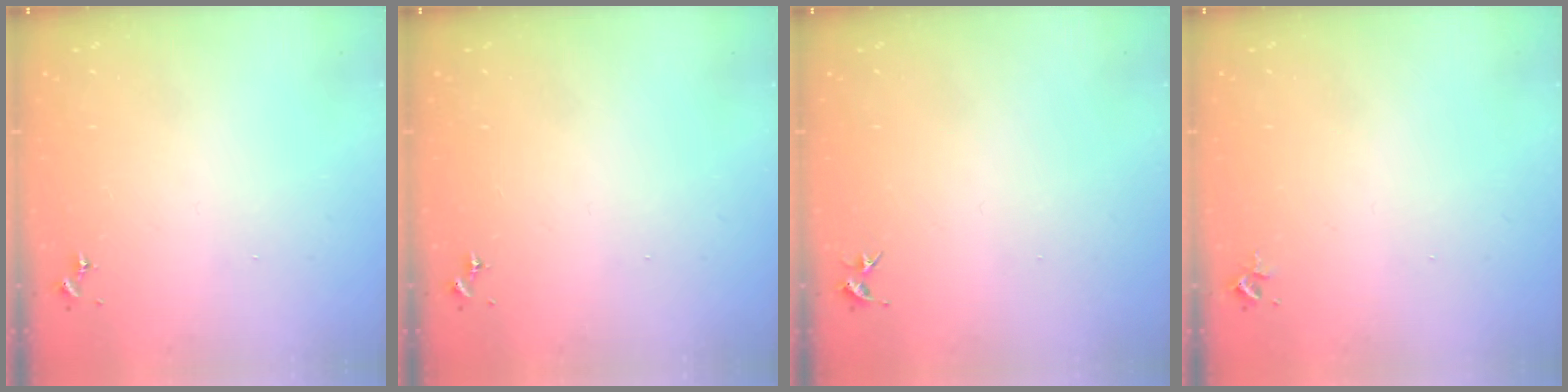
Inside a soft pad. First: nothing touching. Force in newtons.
{"total": 0.0}
{"total": 3.3, "press": 3.3, "slide": 0.4}
{"total": 2.4, "press": 2.4, "slide": 0.3}